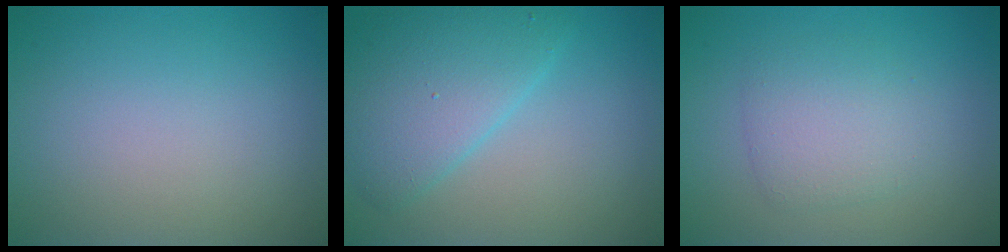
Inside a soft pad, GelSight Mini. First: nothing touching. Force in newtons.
{"total": 5.3, "press": 5.3, "slide": 0.2}
{"total": 3.0, "press": 3.0, "slide": 0.1}